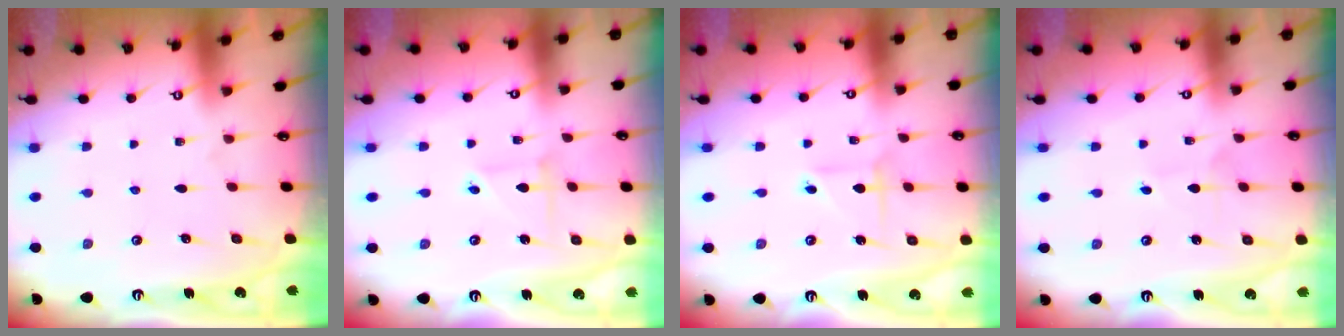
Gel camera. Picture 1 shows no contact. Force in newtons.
{"total": 2.8, "press": 2.8, "slide": 0.3}
{"total": 2.9, "press": 2.9, "slide": 0.2}
{"total": 2.7, "press": 2.7, "slide": 0.3}